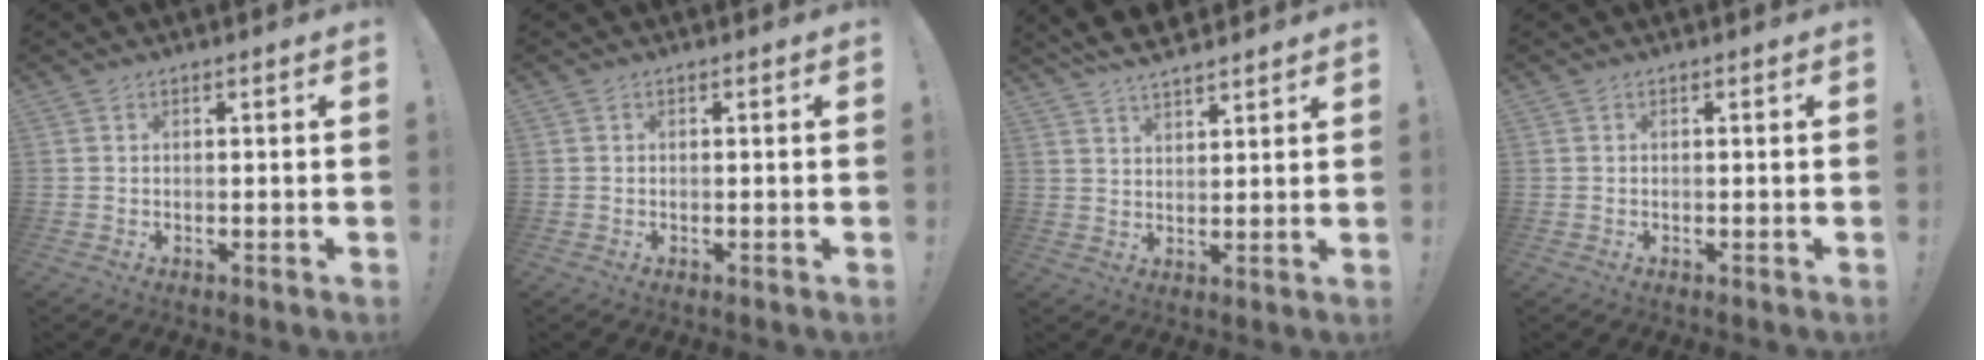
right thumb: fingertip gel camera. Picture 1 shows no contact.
{"total": 0.0}
{"total": 6.3, "force": [5.6, 1.8, 2.0], "torque": [-0.036, -0.028, 0.105]}
{"total": 0.0}